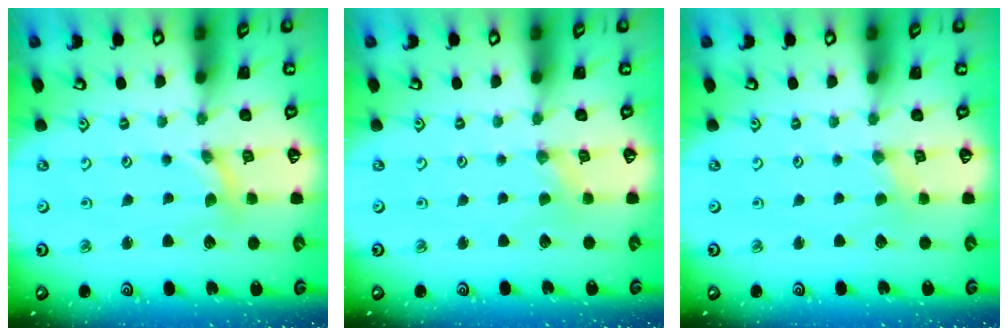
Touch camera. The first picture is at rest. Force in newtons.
{"total": 0.0}
{"total": 0.0}